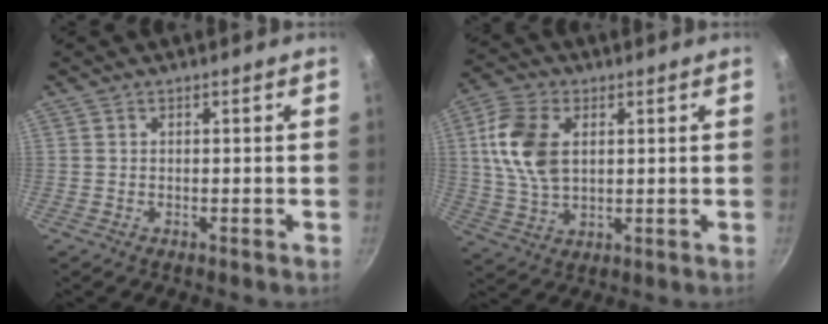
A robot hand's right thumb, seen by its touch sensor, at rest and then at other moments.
{"total": 11.7, "force": [2.4, 7.3, 8.8], "torque": [-0.161, -0.001, 0.046]}